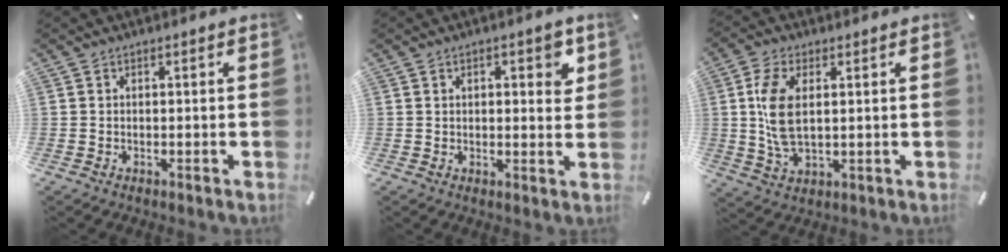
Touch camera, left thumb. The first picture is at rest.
{"total": 4.1, "force": [1.6, 1.9, 3.2], "torque": [-0.034, -0.005, 0.019]}
{"total": 9.3, "force": [1.6, 5.1, 7.6], "torque": [-0.179, -0.002, 0.026]}